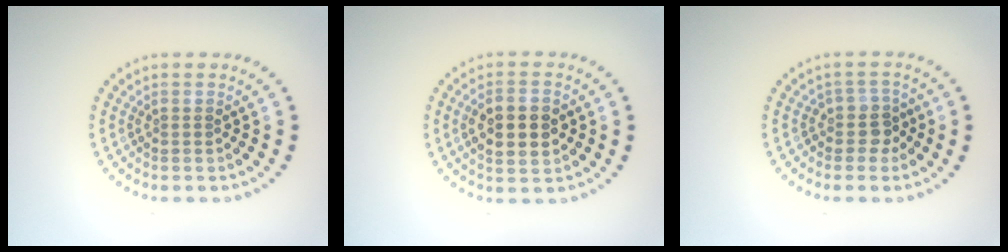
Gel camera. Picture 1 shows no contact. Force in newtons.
{"total": 4.6, "press": 4.5, "slide": 0.2}
{"total": 2.2, "press": 1.8, "slide": 1.2}